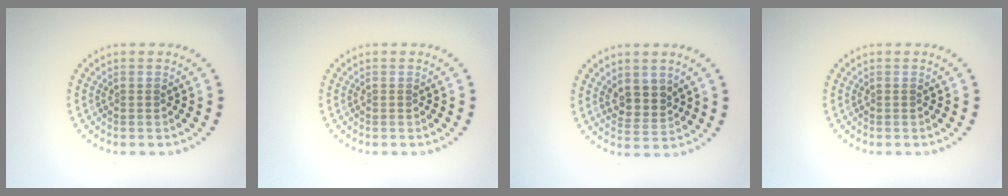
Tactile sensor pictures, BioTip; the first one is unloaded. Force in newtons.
{"total": 0.0}
{"total": 2.6, "press": 2.3, "slide": 1.2}
{"total": 0.0}